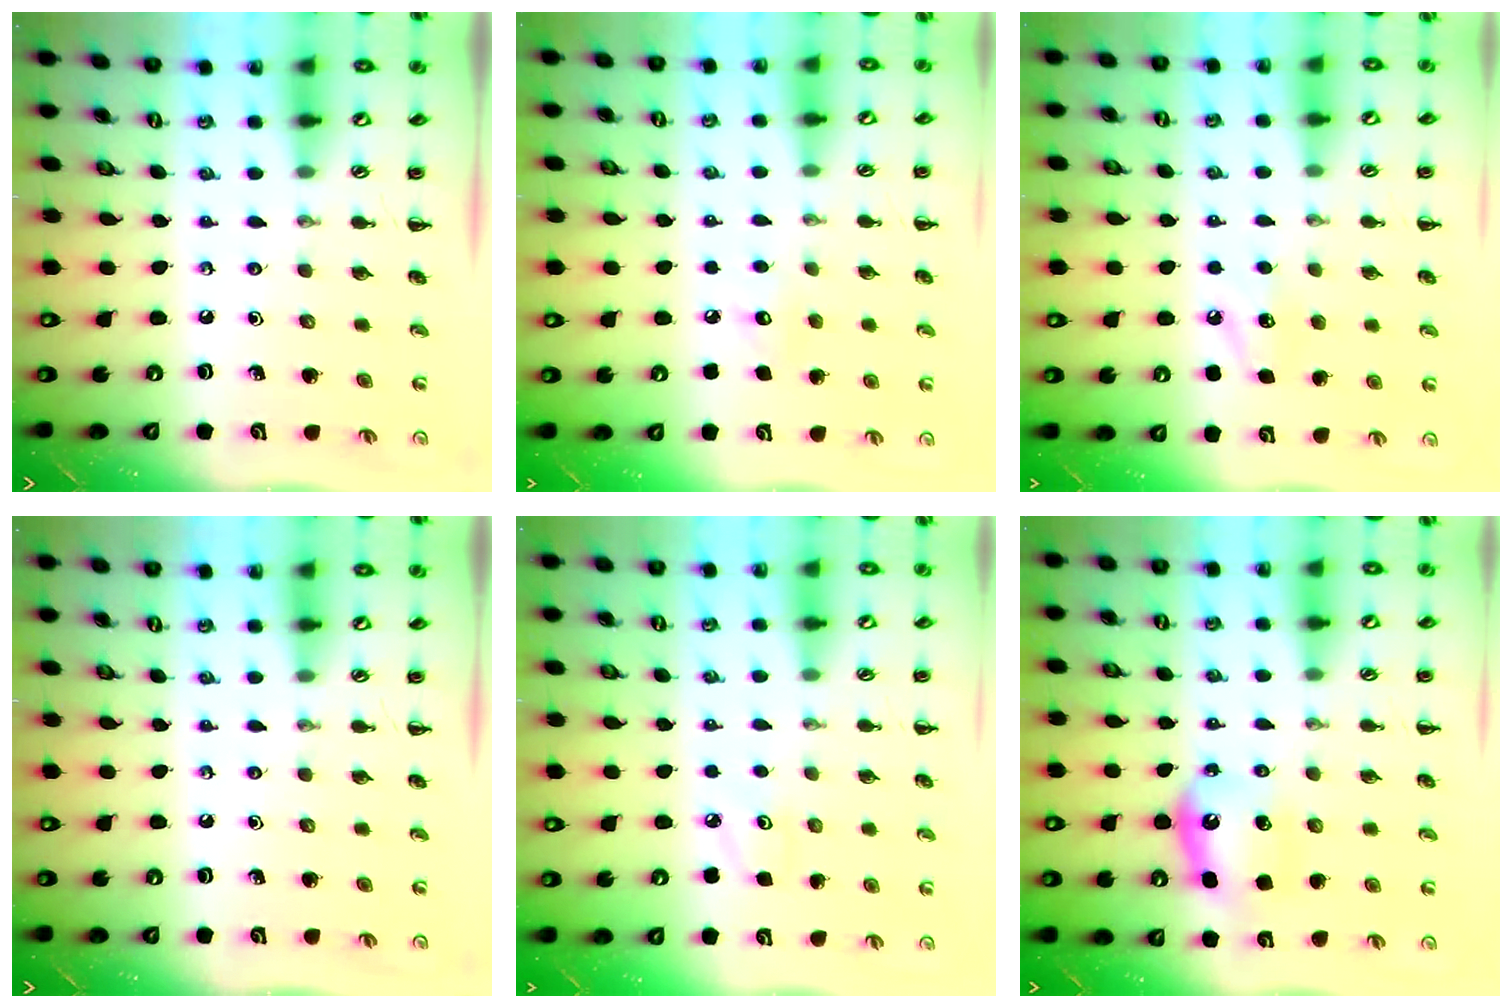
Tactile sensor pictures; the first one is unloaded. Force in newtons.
{"total": 5.0, "press": 4.8, "slide": 1.4}
{"total": 7.6, "press": 7.4, "slide": 1.7}
{"total": 0.0}
{"total": 5.4, "press": 5.2, "slide": 1.7}
{"total": 6.5, "press": 6.4, "slide": 1.1}